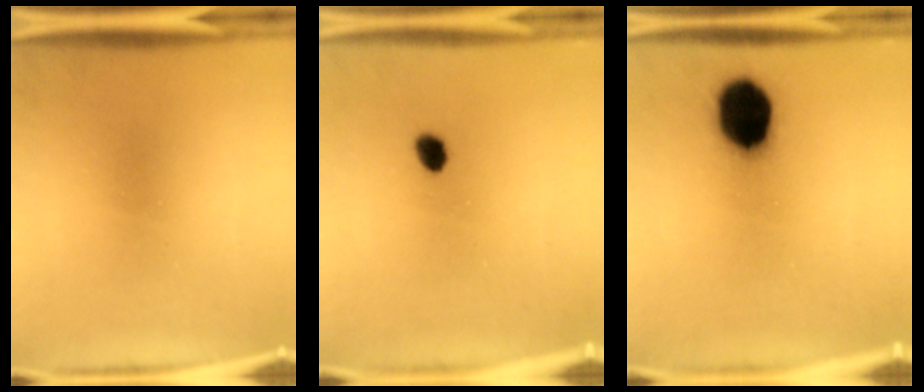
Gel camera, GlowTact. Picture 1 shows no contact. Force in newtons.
{"total": 2.5}
{"total": 15.1}